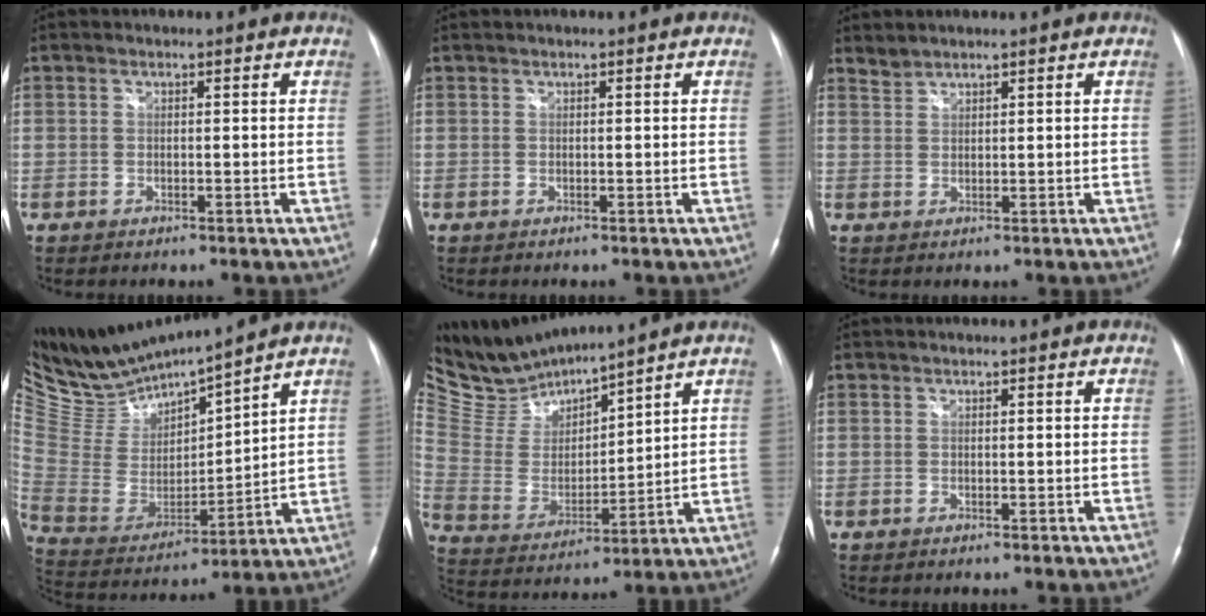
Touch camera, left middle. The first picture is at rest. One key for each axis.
{"total": 0.0}
{"total": 1.5, "fx": 1.5, "fy": -0.1, "fz": -0.1, "tx": -0.003, "ty": 0.006, "tz": 0.034}
{"total": 14.0, "fx": 13.7, "fy": 0.2, "fz": 3.1, "tx": -0.079, "ty": -0.014, "tz": 0.282}
{"total": 9.6, "fx": 9.6, "fy": 0.1, "fz": 0.6, "tx": -0.045, "ty": 0.001, "tz": 0.215}
{"total": 0.0}